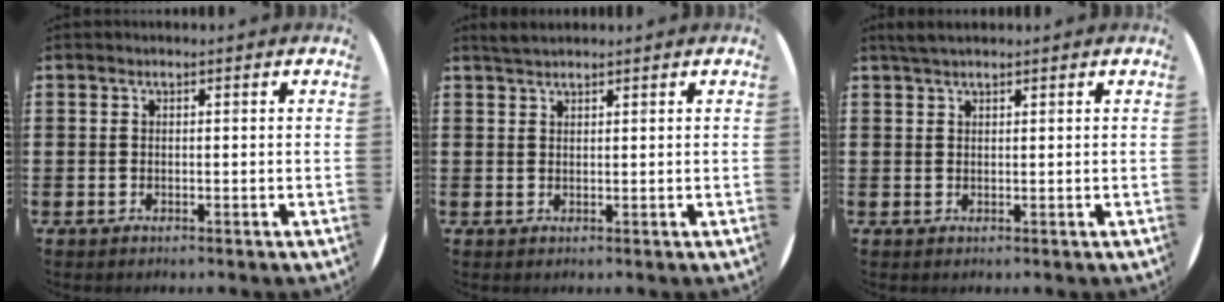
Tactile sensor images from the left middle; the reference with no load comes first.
{"total": 1.7, "force": [1.6, 0.3, 0.5], "torque": [-0.012, 0.004, 0.030]}
{"total": 1.8, "force": [1.5, 0.3, 0.9], "torque": [-0.019, 0.004, 0.028]}